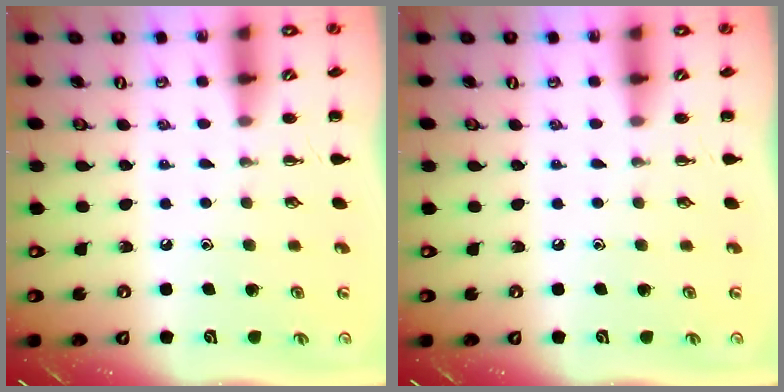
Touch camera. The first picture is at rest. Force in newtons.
{"total": 0.0}